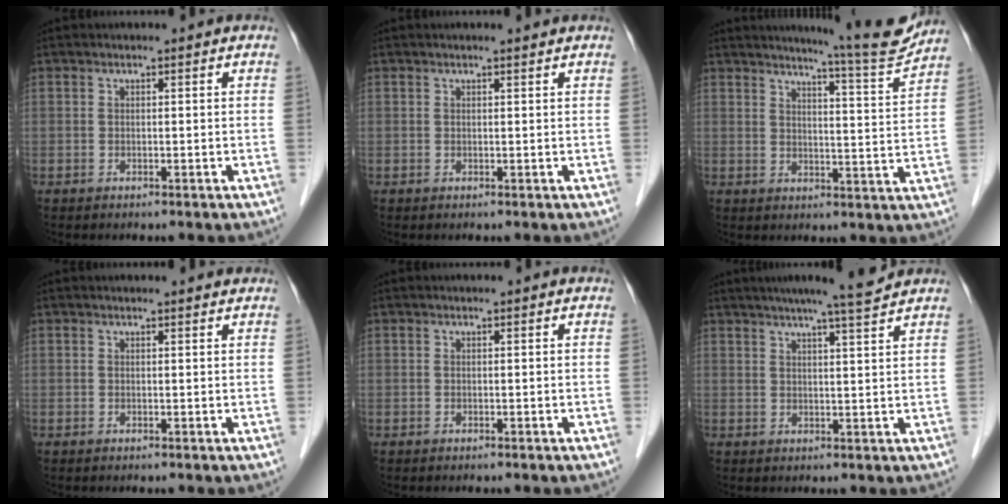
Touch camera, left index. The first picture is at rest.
{"total": 1.2, "force": [1.0, -0.1, 0.5], "torque": [-0.011, 0.005, 0.018]}
{"total": 9.8, "force": [9.3, -1.3, 3.0], "torque": [-0.053, -0.034, 0.120]}
{"total": 1.6, "force": [1.6, 0.1, 0.3], "torque": [-0.011, 0.003, 0.017]}
{"total": 0.0}
{"total": 10.1, "force": [9.1, -1.0, 4.1], "torque": [-0.066, -0.006, 0.127]}